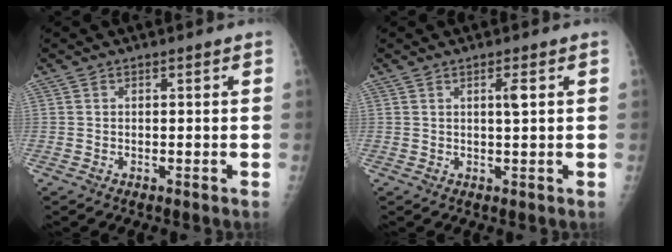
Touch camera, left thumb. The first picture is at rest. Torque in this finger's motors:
{"motor_torque": [0.14, 0.82, 0.16, 0.09, 0.00]}